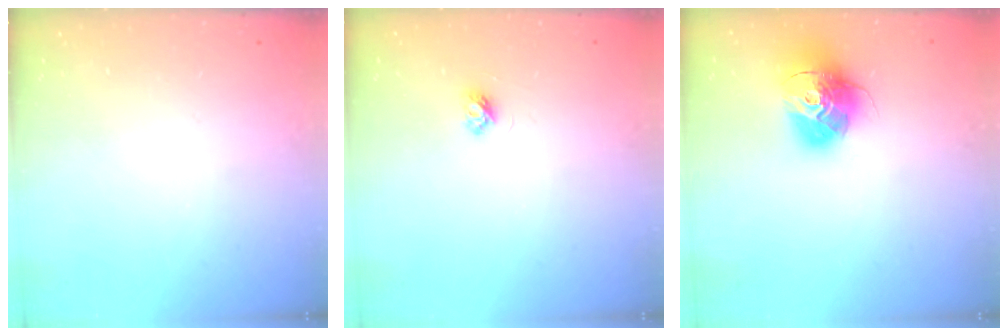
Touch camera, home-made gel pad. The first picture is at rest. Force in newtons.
{"total": 3.7, "press": 3.7, "slide": 0.4}
{"total": 16.1, "press": 16.0, "slide": 1.5}